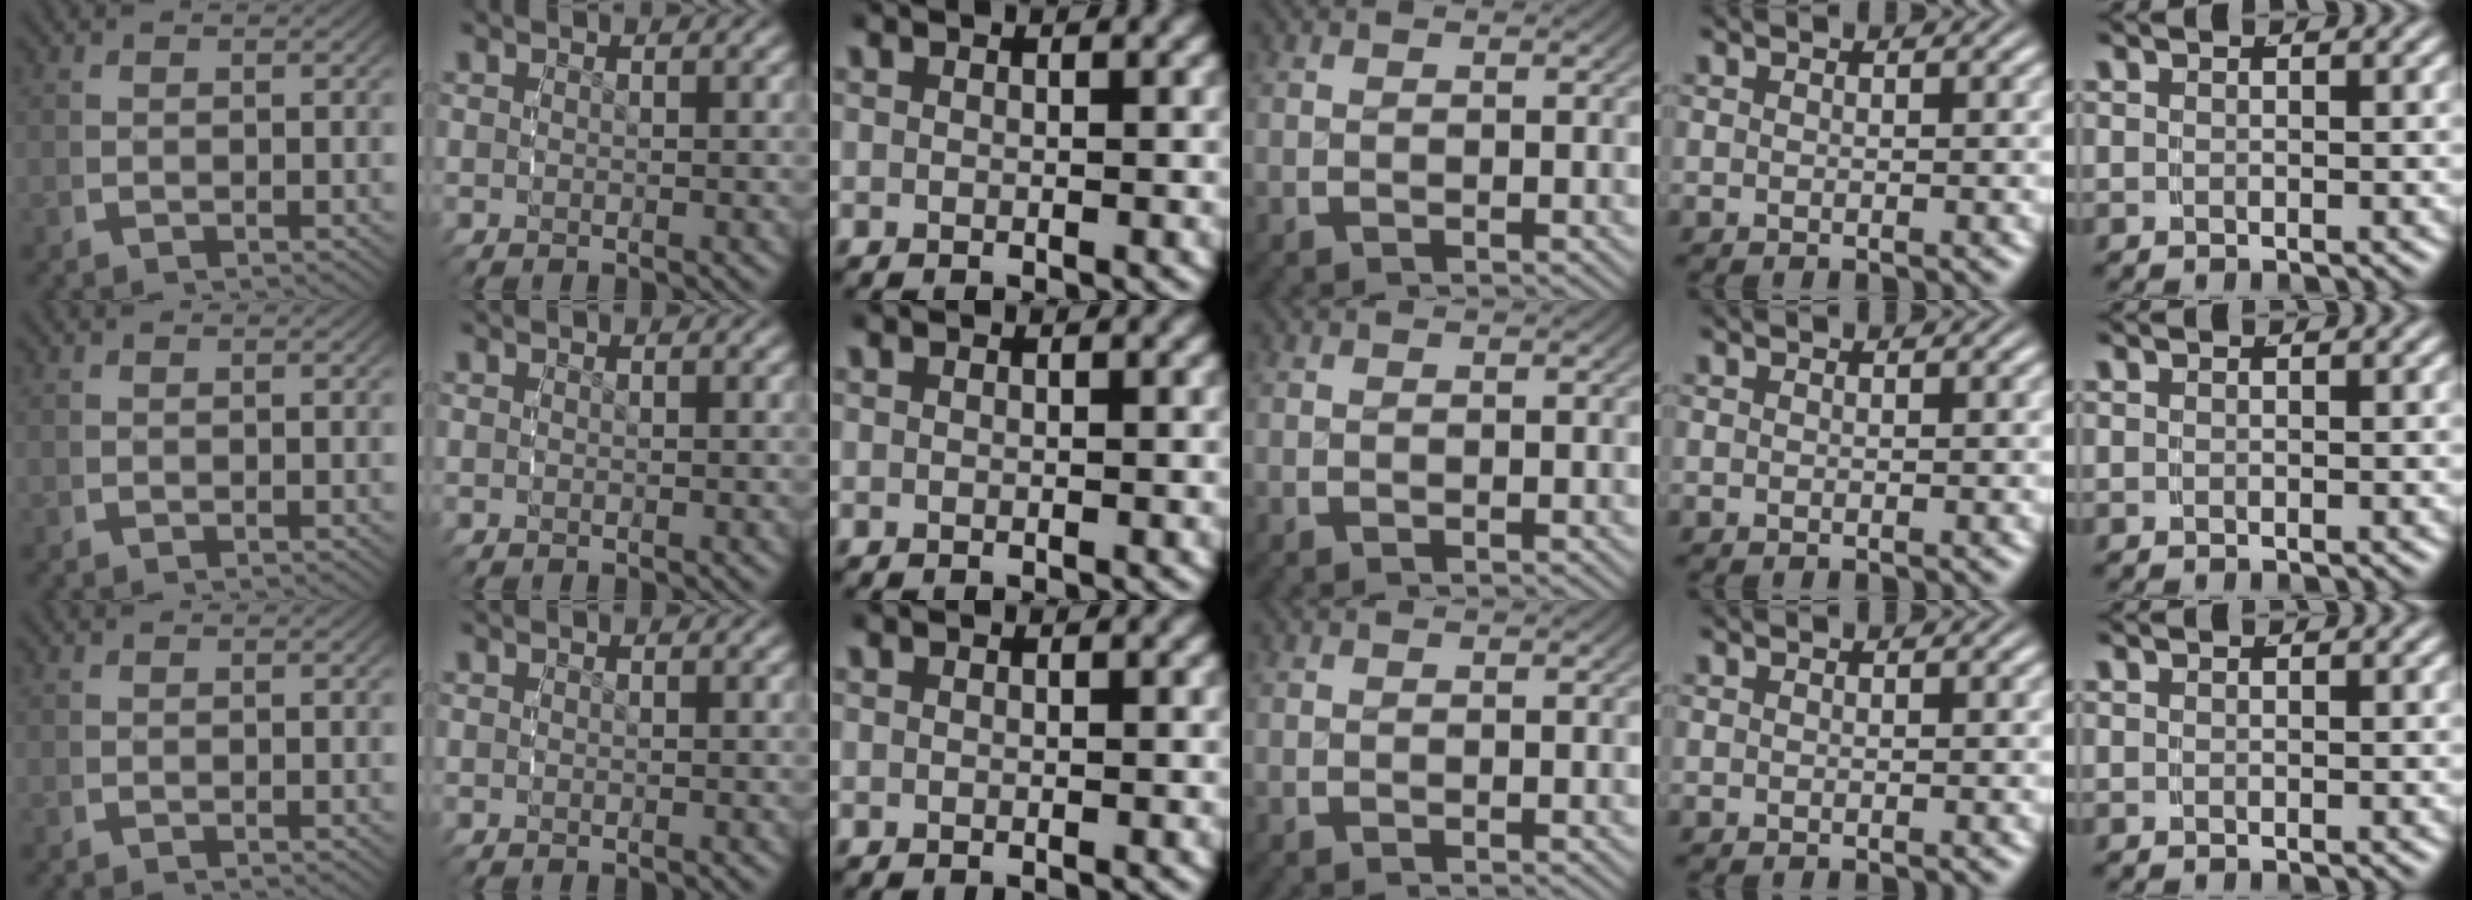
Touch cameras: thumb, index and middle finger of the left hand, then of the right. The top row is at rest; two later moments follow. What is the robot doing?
{"motion": "reach", "object": "shoes"}